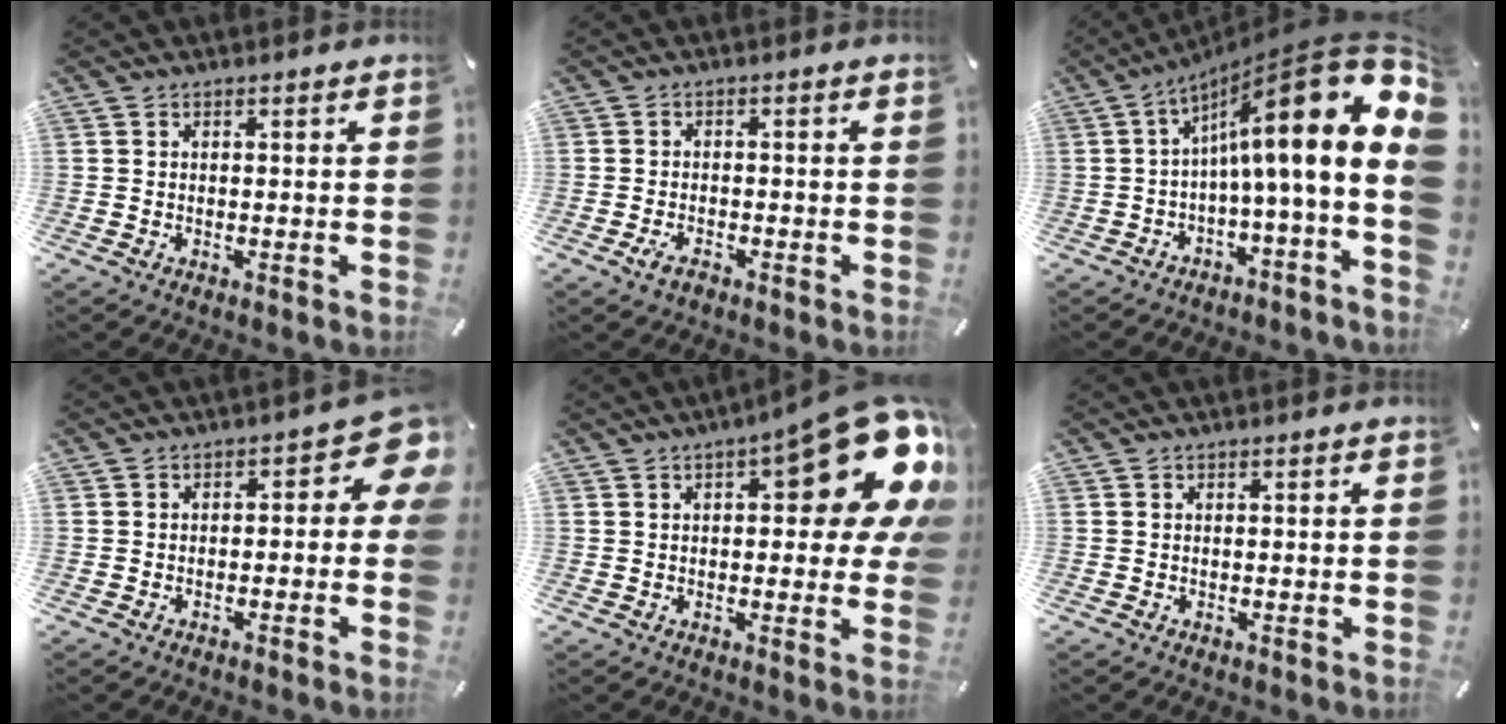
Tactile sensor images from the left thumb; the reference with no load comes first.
{"total": 2.9, "force": [-1.8, 1.6, 1.7], "torque": [-0.037, 0.005, -0.034]}
{"total": 20.4, "force": [5.2, 3.0, 19.5], "torque": [-0.301, -0.066, 0.074]}
{"total": 6.3, "force": [1.0, 3.3, 5.3], "torque": [-0.061, -0.014, 0.010]}
{"total": 21.2, "force": [7.8, 7.5, 18.2], "torque": [-0.228, -0.046, 0.120]}
{"total": 0.0}